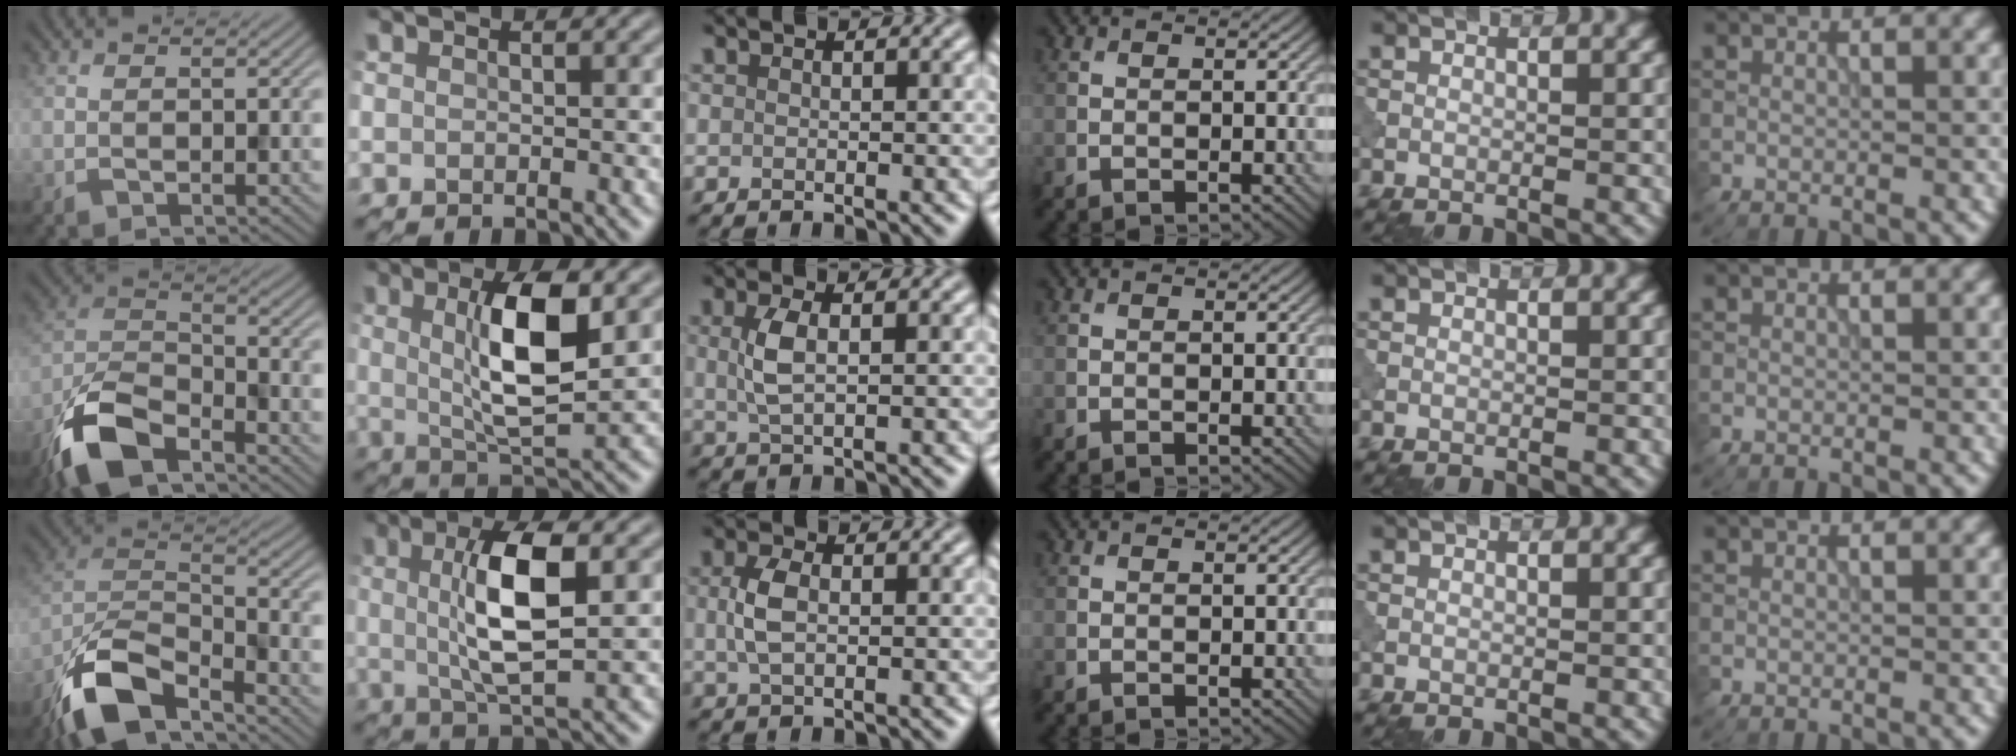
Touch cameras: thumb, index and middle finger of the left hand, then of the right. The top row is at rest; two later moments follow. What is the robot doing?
{"motion": "shake", "object": "bell"}